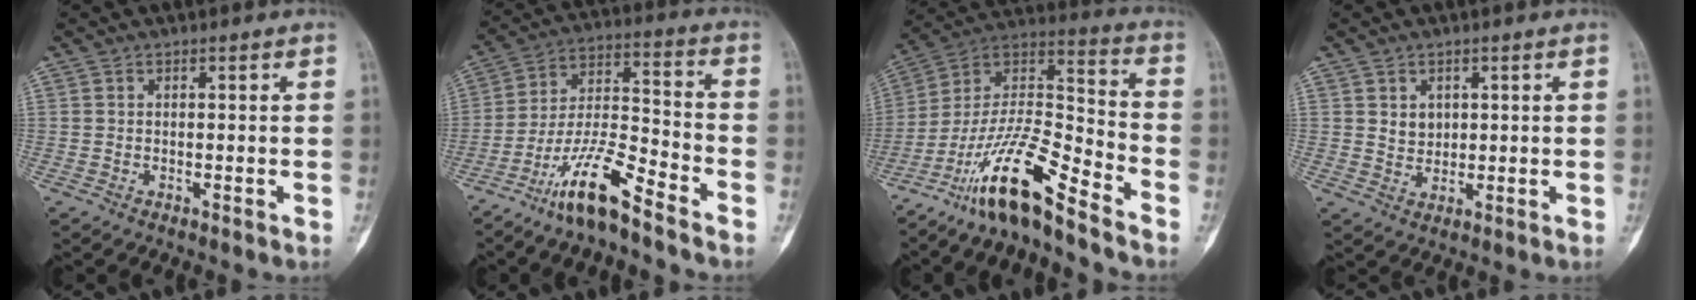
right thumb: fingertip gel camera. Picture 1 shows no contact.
{"total": 12.8, "force": [-9.4, 2.3, 8.4], "torque": [-0.164, 0.070, -0.179]}
{"total": 17.2, "force": [-12.5, 3.3, 11.3], "torque": [-0.212, 0.091, -0.232]}
{"total": 3.1, "force": [1.0, 2.6, 1.4], "torque": [-0.009, -0.009, 0.023]}